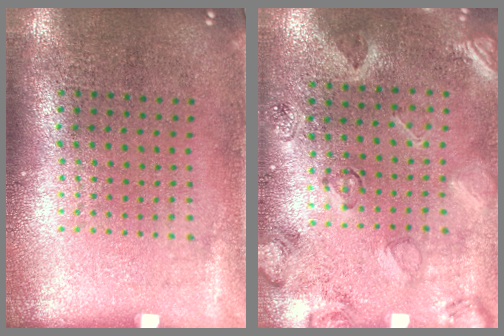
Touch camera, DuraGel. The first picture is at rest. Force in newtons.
{"total": 2.5, "press": 1.9, "slide": 1.6}